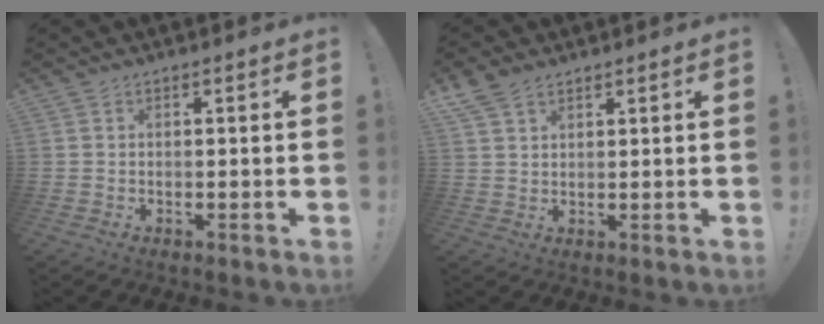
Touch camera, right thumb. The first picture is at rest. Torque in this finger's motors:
{"motor_torque": [0.03, 0.02, 0.16, 0.09, 0.01]}